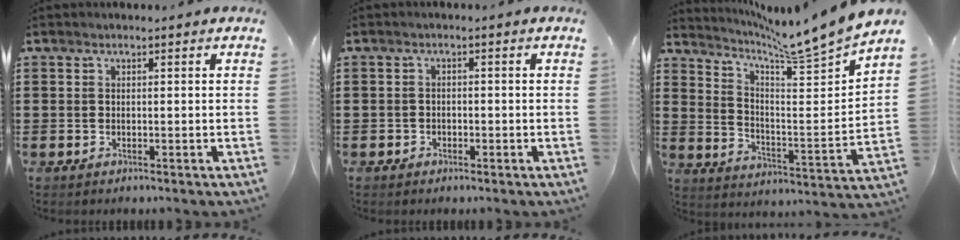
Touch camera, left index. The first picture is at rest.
{"total": 1.1, "force": [-0.7, 0.9, 0.0], "torque": [-0.006, 0.002, -0.018]}
{"total": 8.4, "force": [7.8, -1.1, 2.9], "torque": [-0.066, -0.076, 0.117]}